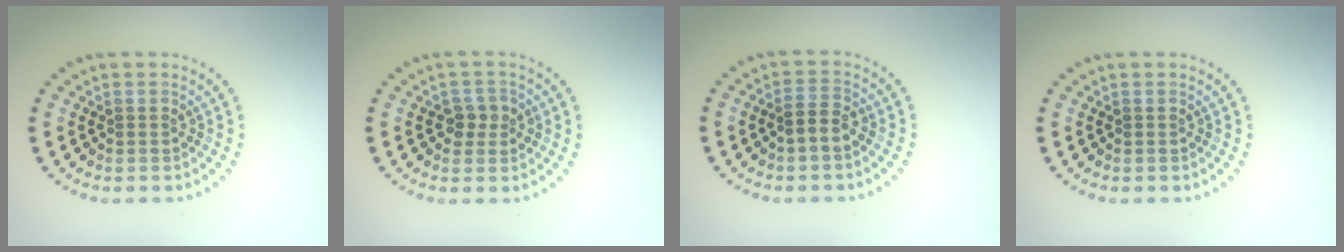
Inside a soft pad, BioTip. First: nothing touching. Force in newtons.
{"total": 2.0, "press": 2.0, "slide": 0.5}
{"total": 1.8, "press": 1.6, "slide": 0.7}
{"total": 0.0}